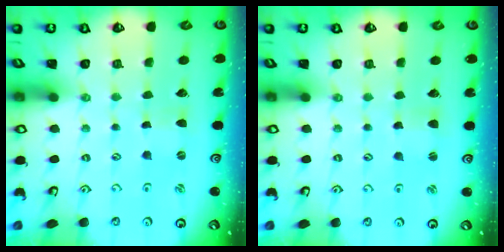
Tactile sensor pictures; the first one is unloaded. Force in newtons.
{"total": 2.9, "press": 2.8, "slide": 0.4}